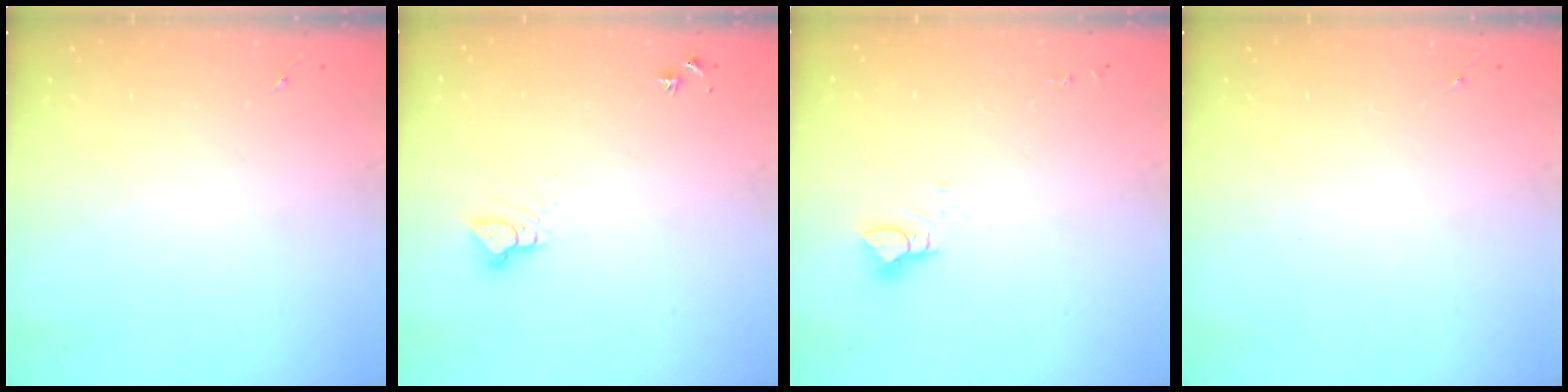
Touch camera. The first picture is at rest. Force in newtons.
{"total": 4.4, "press": 4.3, "slide": 0.4}
{"total": 4.5, "press": 4.5, "slide": 0.4}
{"total": 0.0}